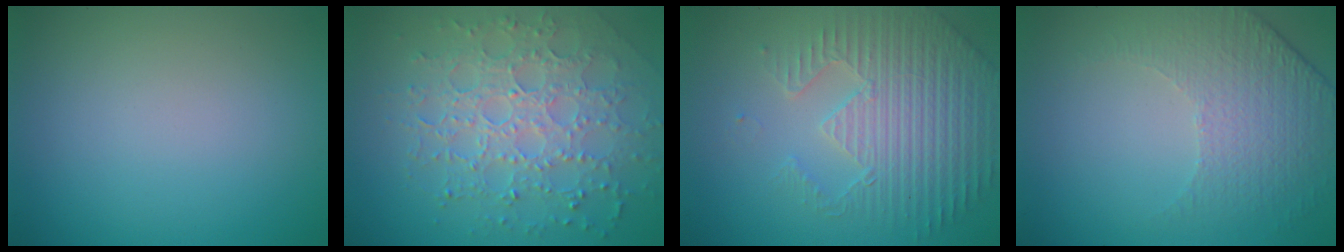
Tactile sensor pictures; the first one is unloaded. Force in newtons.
{"total": 7.0, "press": 5.0, "slide": 4.9}
{"total": 4.9, "press": 4.6, "slide": 1.8}
{"total": 4.7, "press": 3.1, "slide": 3.5}